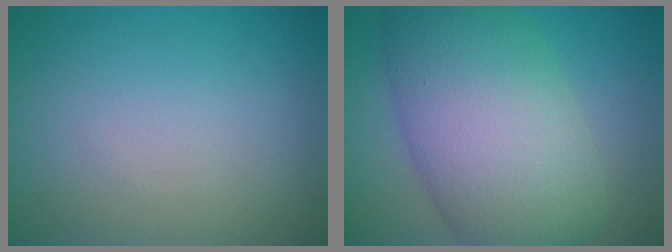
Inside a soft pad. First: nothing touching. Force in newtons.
{"total": 12.1, "press": 12.1, "slide": 0.4}